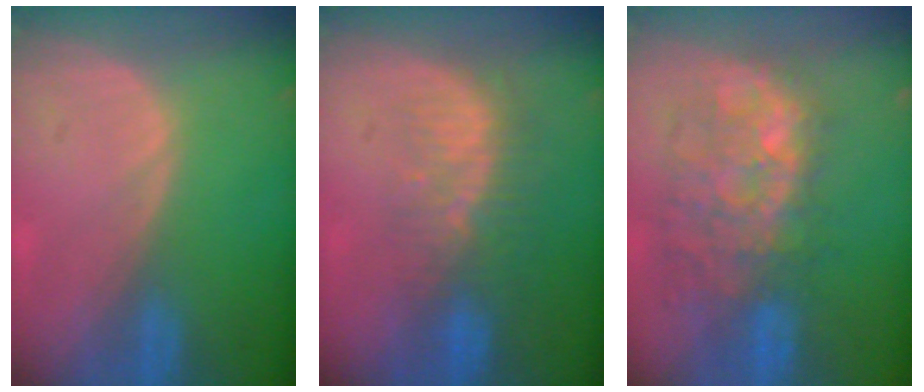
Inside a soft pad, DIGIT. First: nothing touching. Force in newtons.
{"total": 8.1, "press": 7.0, "slide": 4.0}
{"total": 10.5, "press": 9.9, "slide": 3.4}